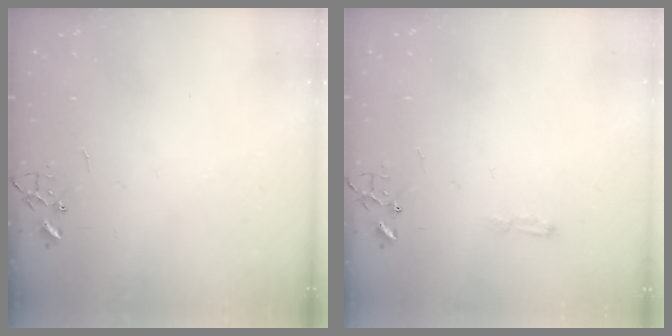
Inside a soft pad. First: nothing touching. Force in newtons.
{"total": 3.8, "press": 3.8, "slide": 0.5}